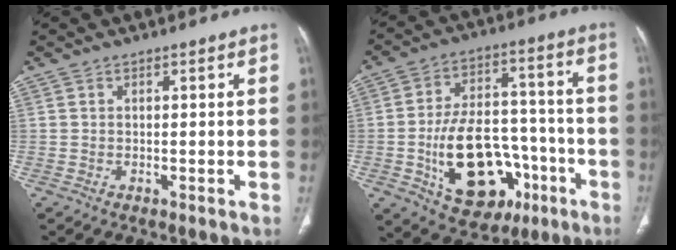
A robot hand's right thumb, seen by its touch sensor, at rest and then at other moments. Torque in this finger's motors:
{"motor_torque": [4.08, 0.93, 1.94, -0.83, 0.48]}